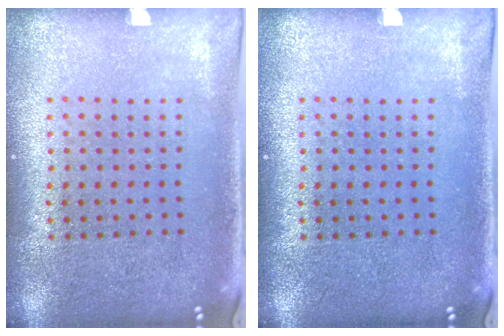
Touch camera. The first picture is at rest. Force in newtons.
{"total": 0.0}